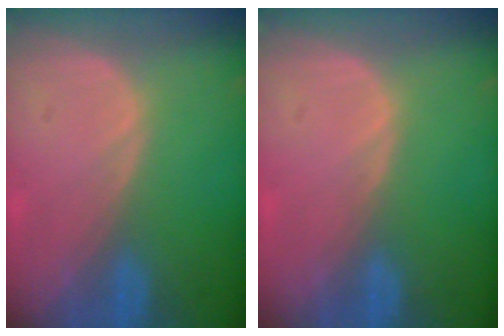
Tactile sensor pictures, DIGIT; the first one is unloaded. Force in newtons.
{"total": 0.0}